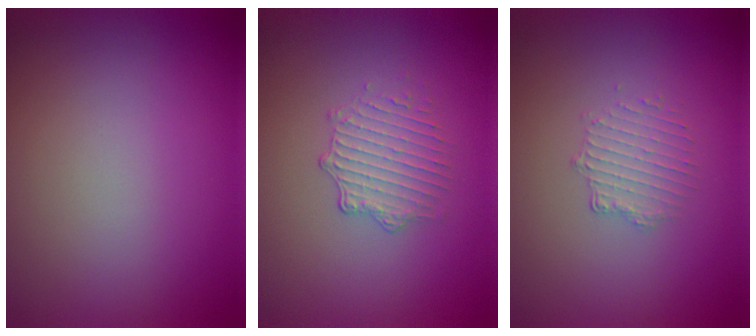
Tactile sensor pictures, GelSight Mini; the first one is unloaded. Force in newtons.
{"total": 1.9, "press": 1.4, "slide": 1.4}
{"total": 1.6, "press": 0.9, "slide": 1.3}